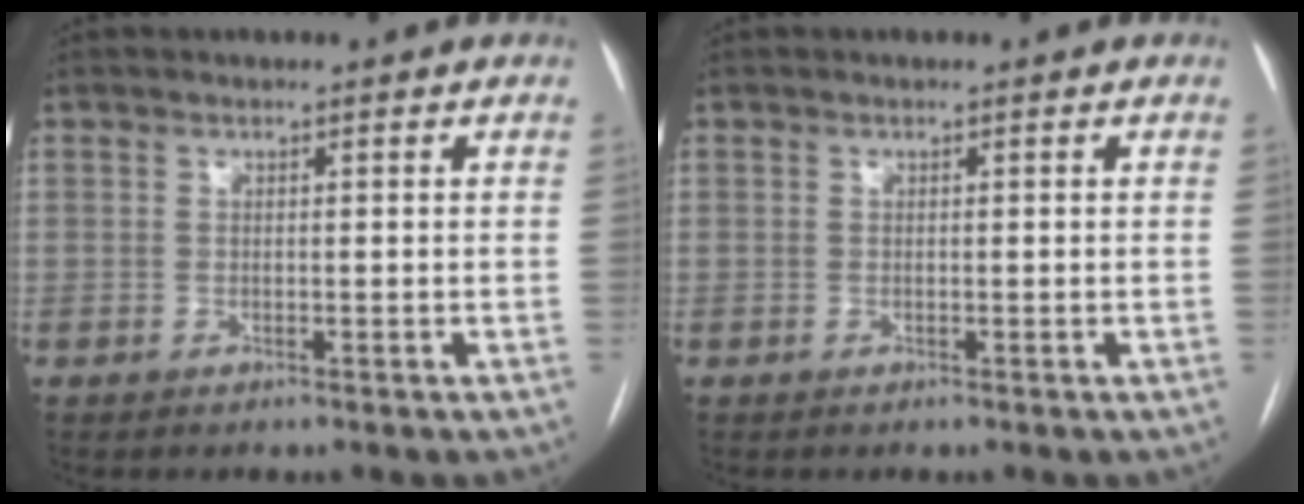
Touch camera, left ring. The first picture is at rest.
{"total": 0.0}